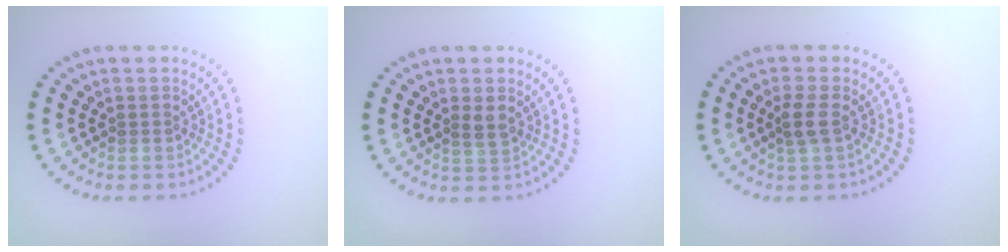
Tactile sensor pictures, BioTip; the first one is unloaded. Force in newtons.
{"total": 1.4, "press": 1.3, "slide": 0.5}
{"total": 1.6, "press": 1.4, "slide": 0.7}